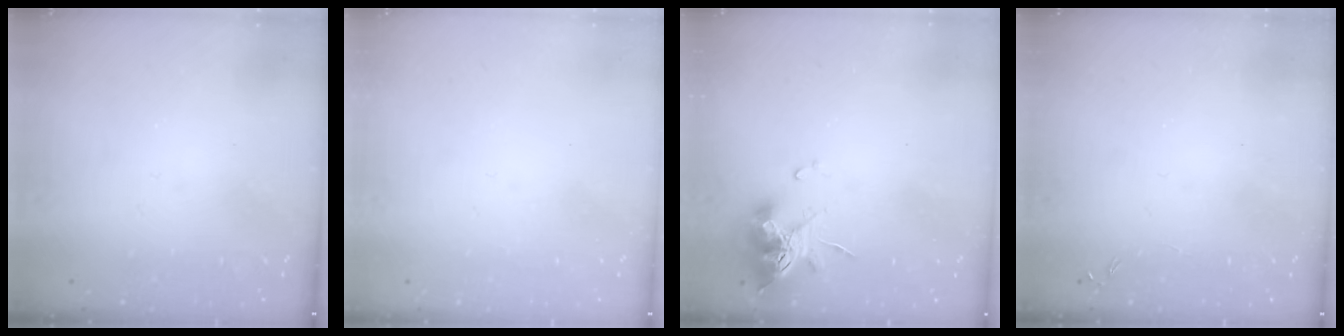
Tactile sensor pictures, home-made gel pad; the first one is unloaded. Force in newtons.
{"total": 0.0}
{"total": 11.2, "press": 11.1, "slide": 0.6}
{"total": 0.0}